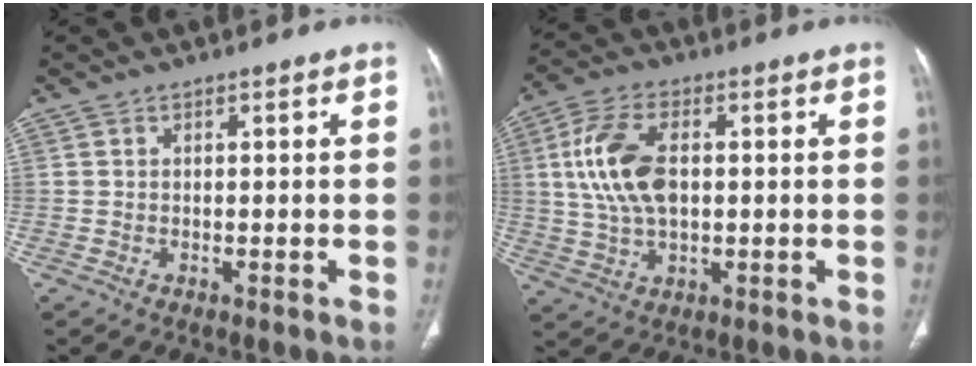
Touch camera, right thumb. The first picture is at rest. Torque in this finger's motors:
{"motor_torque": [-0.15, 0.30, 1.24, 0.26, 0.17]}